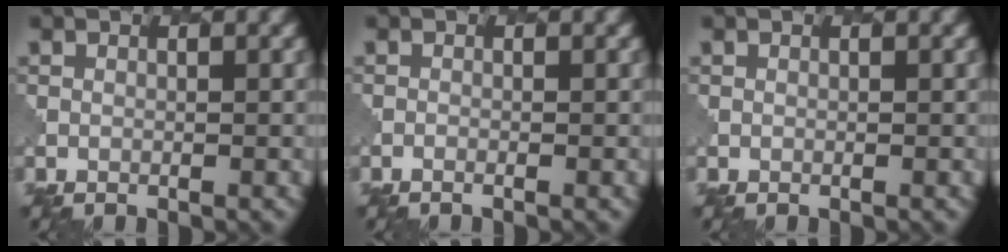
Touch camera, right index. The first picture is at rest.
{"total": 0.6, "force": [-0.5, 0.1, 0.3], "torque": [0.001, -0.002, -0.014]}
{"total": 0.0}